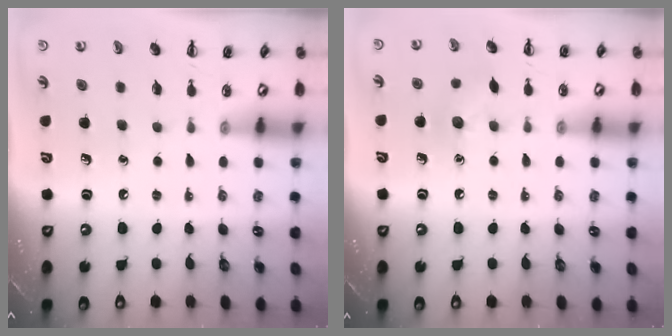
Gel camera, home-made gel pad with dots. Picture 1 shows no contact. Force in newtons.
{"total": 7.5, "press": 7.3, "slide": 1.7}